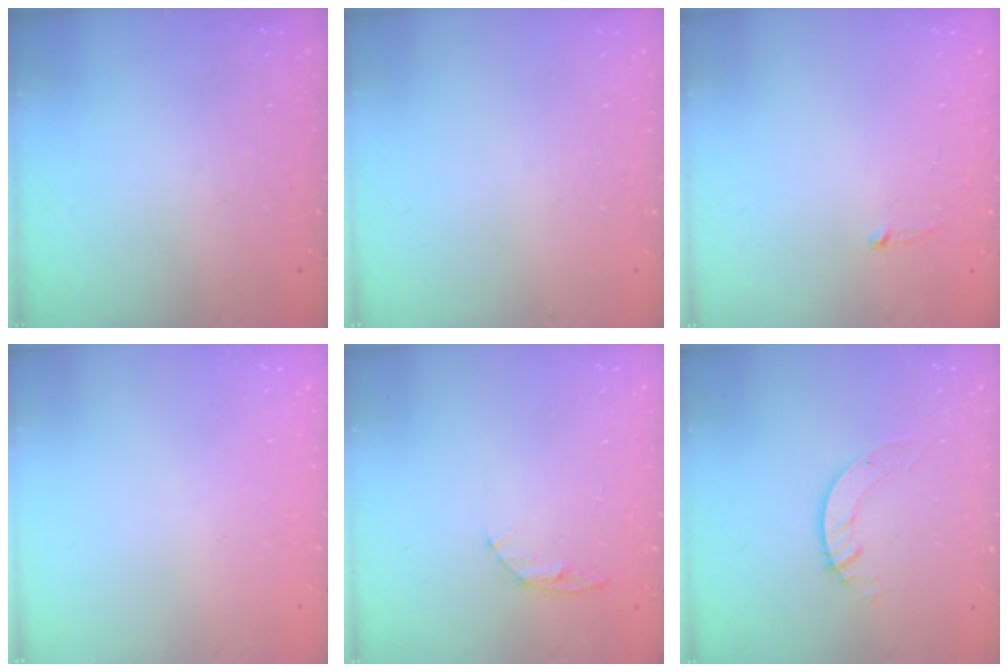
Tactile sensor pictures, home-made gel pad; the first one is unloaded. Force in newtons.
{"total": 0.0}
{"total": 2.5, "press": 2.5, "slide": 0.2}
{"total": 0.0}
{"total": 5.7, "press": 5.6, "slide": 0.7}
{"total": 3.6, "press": 3.6, "slide": 0.1}